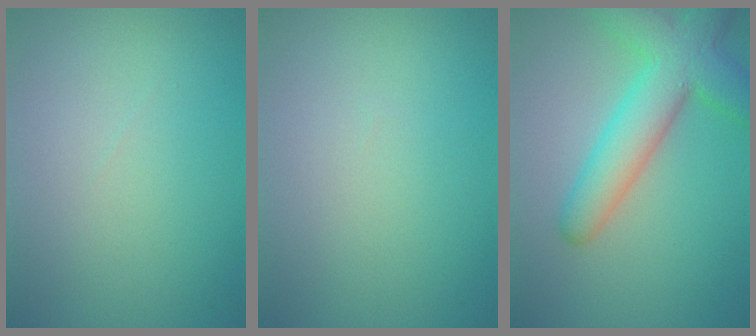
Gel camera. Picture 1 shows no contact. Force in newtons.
{"total": 0.0}
{"total": 7.0, "press": 7.0, "slide": 0.3}